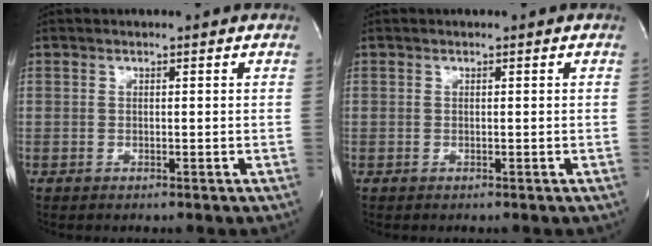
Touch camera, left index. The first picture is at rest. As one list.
[{"total": 0.0}]